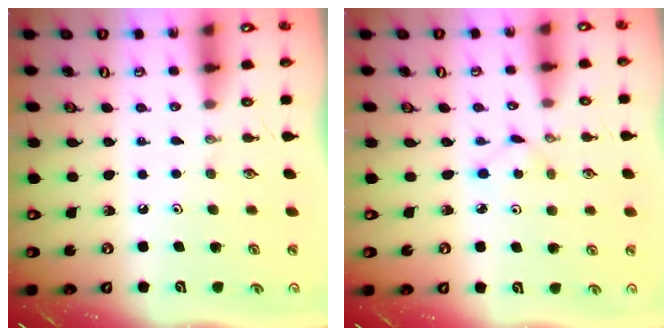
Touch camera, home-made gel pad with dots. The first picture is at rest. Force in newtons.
{"total": 1.3, "press": 1.3, "slide": 0.2}